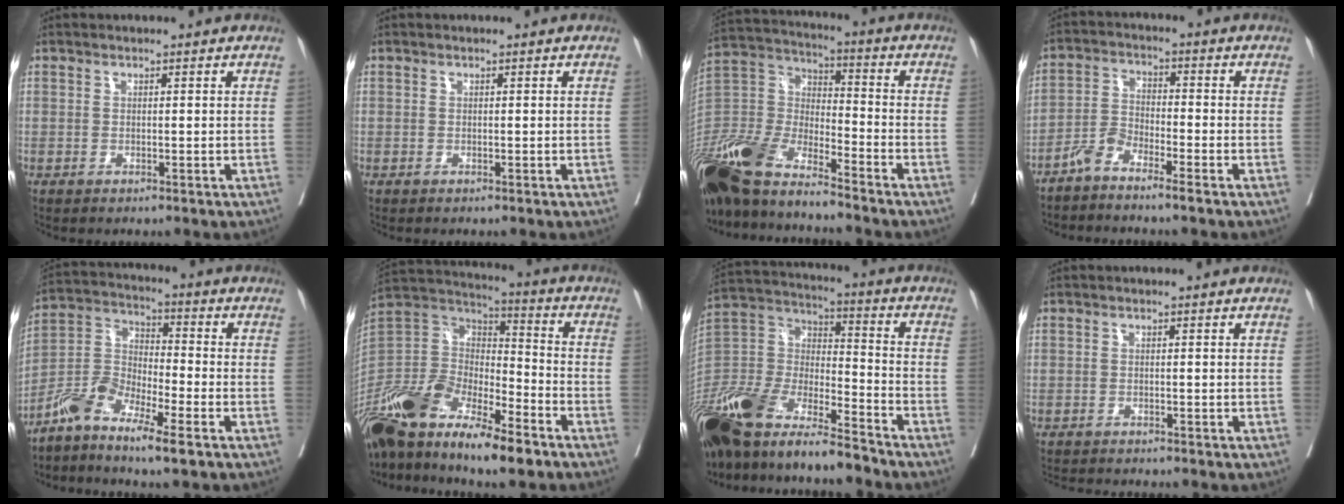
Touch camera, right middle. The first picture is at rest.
{"total": 0.0}
{"total": 18.5, "force": [-15.2, 4.2, 9.7], "torque": [-0.218, -0.016, -0.298]}
{"total": 4.3, "force": [-3.7, 0.2, 2.2], "torque": [-0.055, -0.005, -0.081]}
{"total": 8.7, "force": [-6.4, 1.0, 5.8], "torque": [-0.129, -0.001, -0.132]}
{"total": 20.7, "force": [-15.1, 5.5, 13.0], "torque": [-0.284, -0.021, -0.287]}
{"total": 22.5, "force": [-18.4, 4.8, 12.0], "torque": [-0.270, -0.025, -0.350]}
{"total": 3.7, "force": [-3.6, 0.0, 0.9], "torque": [-0.010, -0.012, -0.056]}